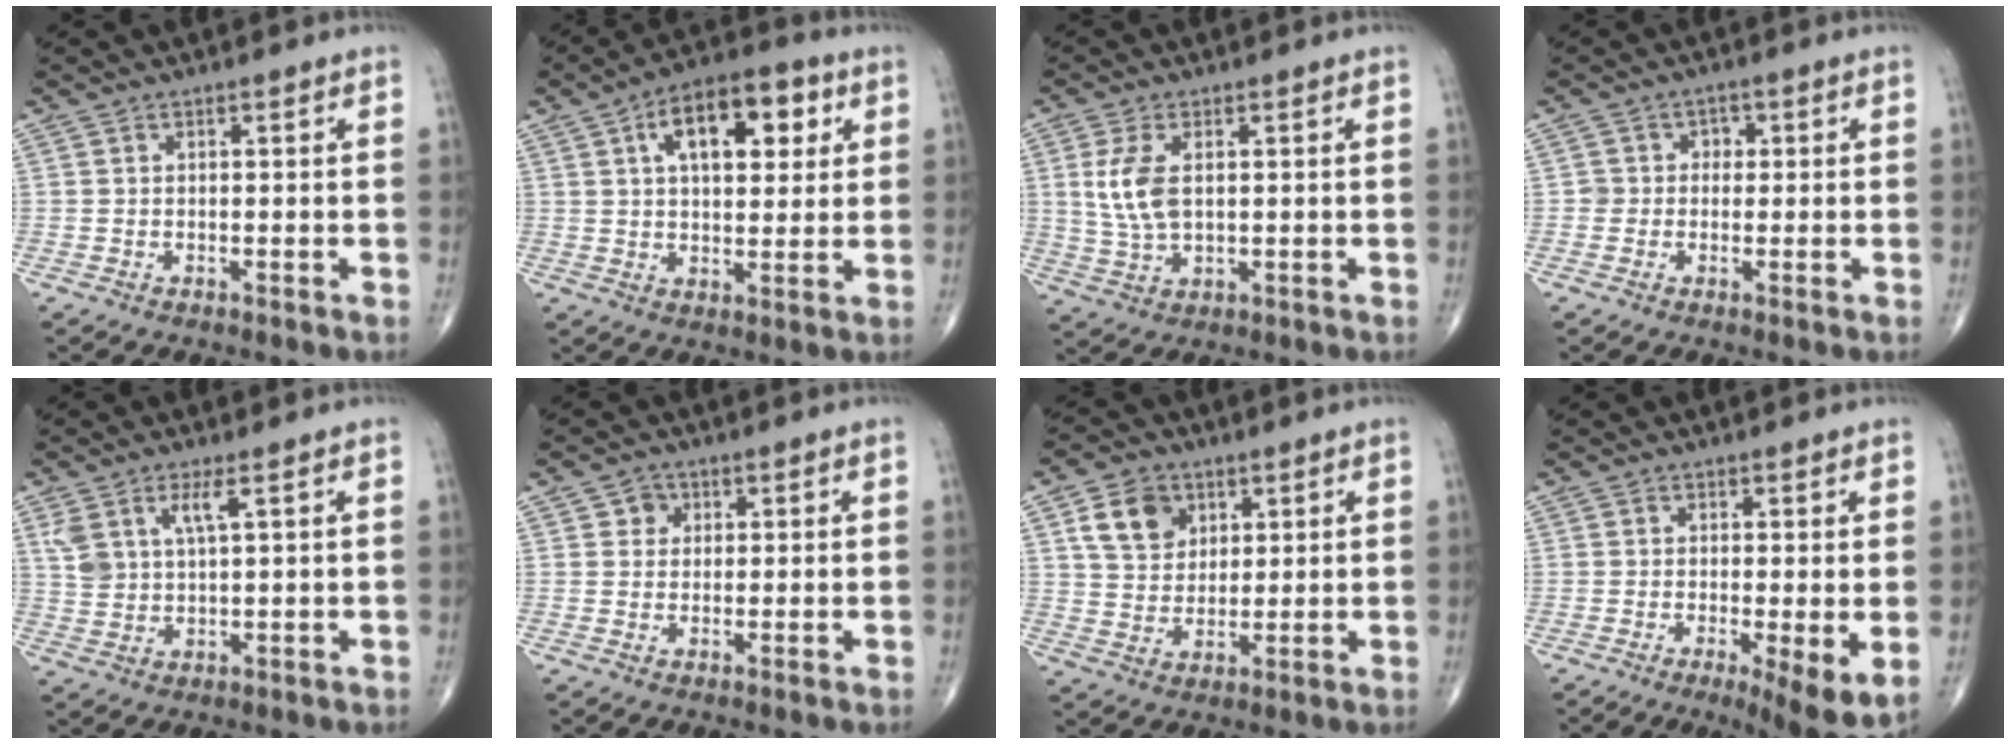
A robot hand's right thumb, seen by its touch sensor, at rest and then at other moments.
{"total": 14.1, "force": [4.8, 7.2, 11.1], "torque": [-0.140, 0.007, 0.071]}
{"total": 7.2, "force": [1.4, 3.7, 6.0], "torque": [-0.131, -0.005, 0.033]}
{"total": 2.7, "force": [0.1, 2.6, 0.5], "torque": [0.019, 0.009, -0.007]}
{"total": 5.6, "force": [2.7, 1.9, 4.6], "torque": [-0.099, -0.010, 0.060]}
{"total": 2.6, "force": [0.9, 2.3, 0.7], "torque": [0.006, -0.001, 0.009]}
{"total": 8.7, "force": [3.8, 6.7, 4.1], "torque": [-0.048, -0.013, 0.072]}
{"total": 7.0, "force": [-1.3, 1.6, 6.6], "torque": [-0.106, -0.024, -0.021]}